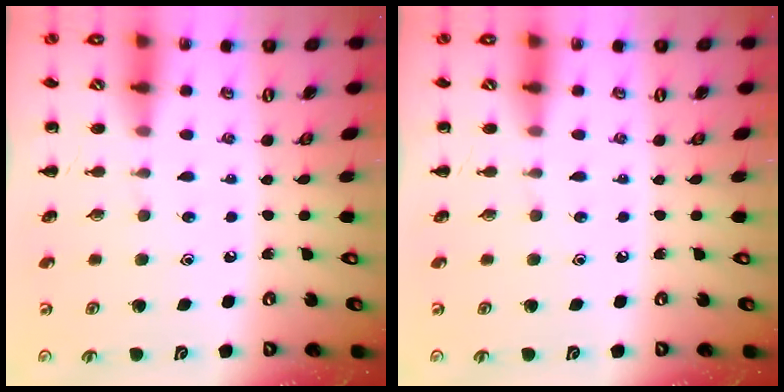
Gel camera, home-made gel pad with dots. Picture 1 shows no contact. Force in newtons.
{"total": 0.0}